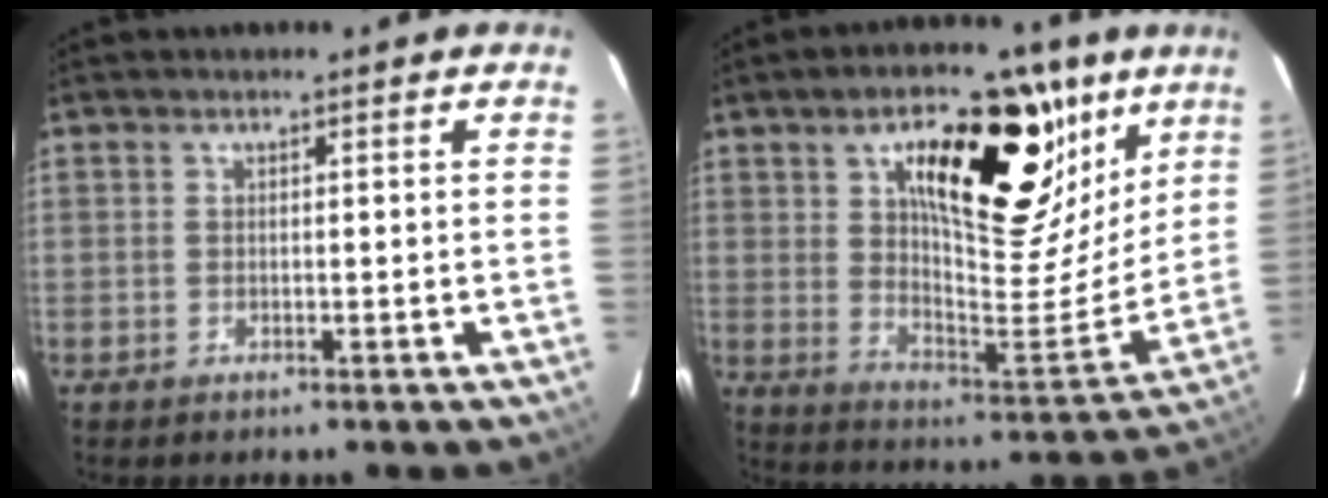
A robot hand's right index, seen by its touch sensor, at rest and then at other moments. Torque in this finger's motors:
{"motor_torque": [1.11, 0.88, 0.90, 0.14]}